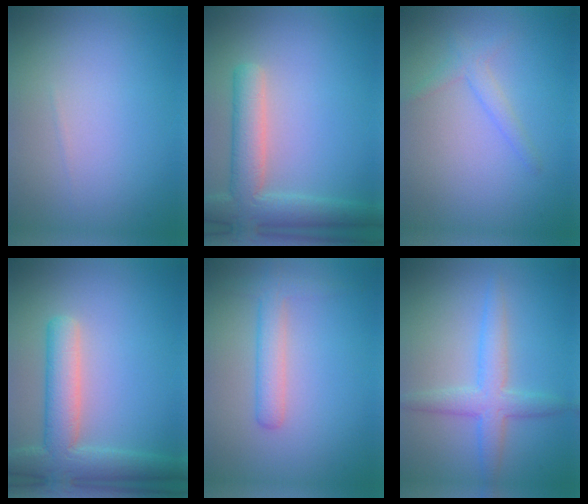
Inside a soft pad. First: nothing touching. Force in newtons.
{"total": 5.7, "press": 5.7, "slide": 0.6}
{"total": 1.6, "press": 1.6, "slide": 0.1}
{"total": 6.0, "press": 6.0, "slide": 0.4}
{"total": 2.7, "press": 2.7, "slide": 0.1}
{"total": 3.6, "press": 3.6, "slide": 0.1}